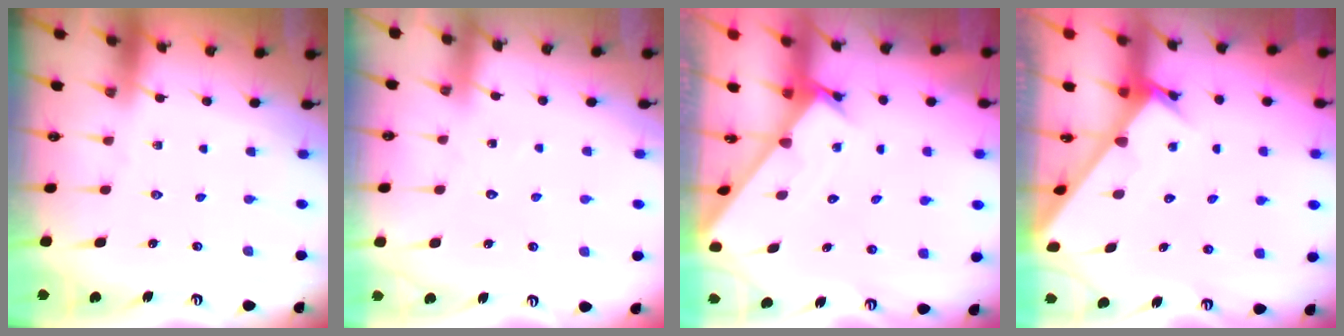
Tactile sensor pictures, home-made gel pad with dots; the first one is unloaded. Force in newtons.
{"total": 4.2, "press": 4.2, "slide": 0.5}
{"total": 1.8, "press": 1.8, "slide": 0.1}
{"total": 2.8, "press": 2.8, "slide": 0.1}